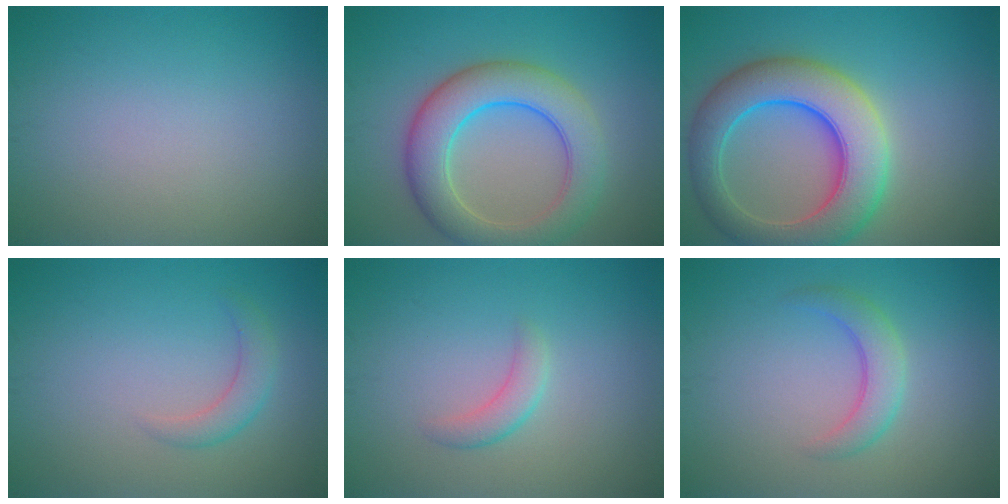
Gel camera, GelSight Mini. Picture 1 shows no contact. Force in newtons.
{"total": 7.4, "press": 7.4, "slide": 0.3}
{"total": 9.3, "press": 9.3, "slide": 0.5}
{"total": 2.0, "press": 2.0, "slide": 0.1}
{"total": 1.8, "press": 1.8, "slide": 0.1}
{"total": 2.7, "press": 2.7, "slide": 0.2}